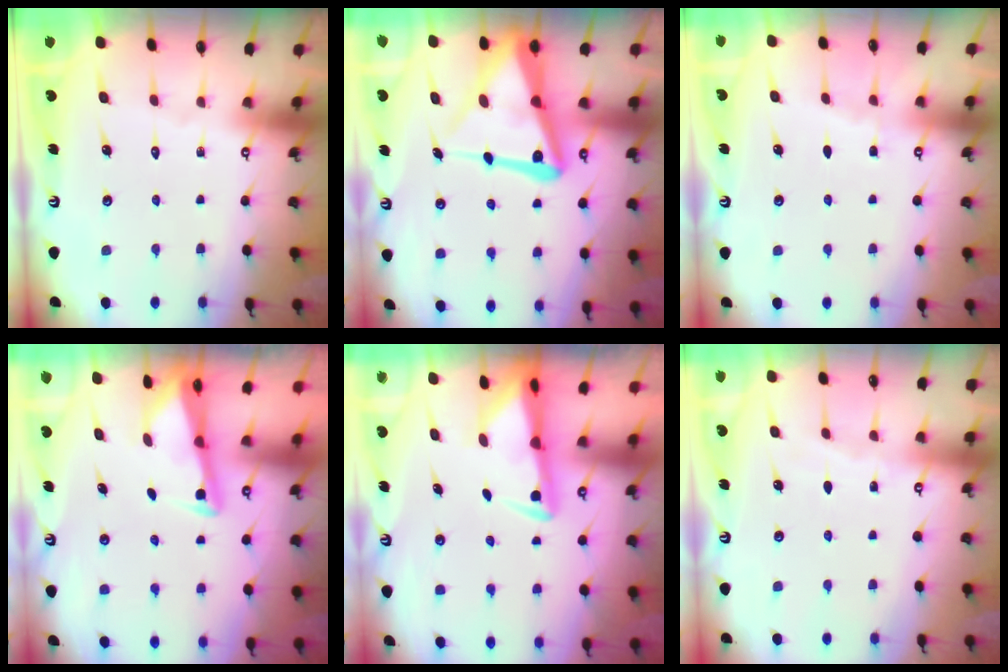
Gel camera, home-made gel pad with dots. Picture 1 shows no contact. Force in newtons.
{"total": 15.8, "press": 15.6, "slide": 1.8}
{"total": 2.7, "press": 2.7, "slide": 0.4}
{"total": 3.1, "press": 3.1, "slide": 0.3}
{"total": 2.9, "press": 2.9, "slide": 0.4}
{"total": 3.2, "press": 3.2, "slide": 0.4}